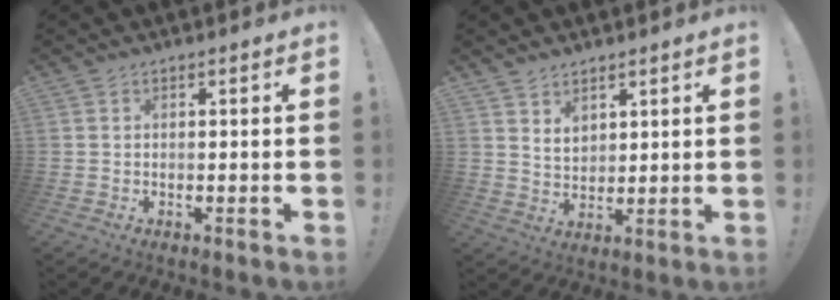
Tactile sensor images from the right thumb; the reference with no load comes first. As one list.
[{"total": 4.7, "force": [3.6, 2.9, 1.0], "torque": [-0.010, -0.031, 0.065]}]